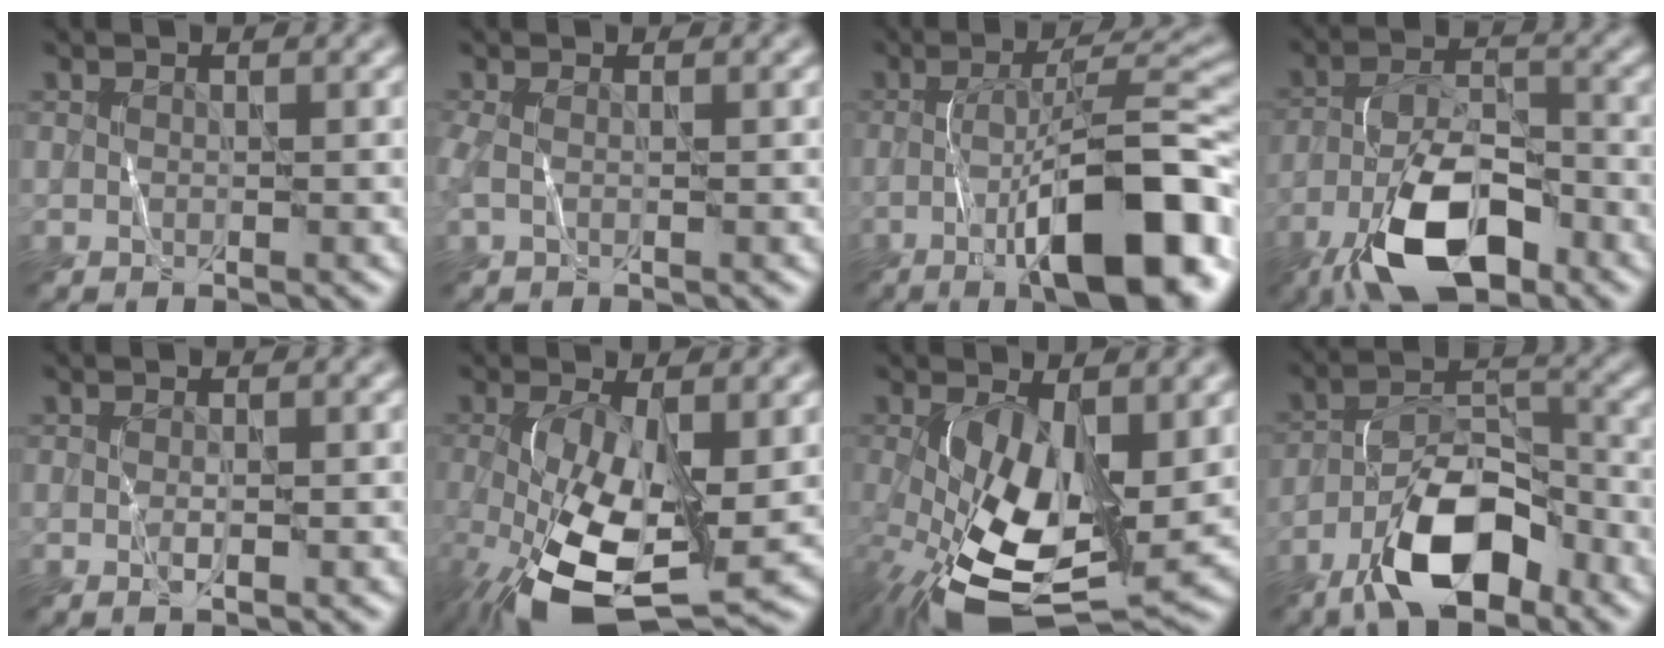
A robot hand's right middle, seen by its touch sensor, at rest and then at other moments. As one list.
[{"total": 1.2, "force": [-0.1, 0.3, 1.2], "torque": [-0.030, -0.003, -0.008]}, {"total": 12.7, "force": [-4.7, 3.4, 11.3], "torque": [-0.174, 0.006, -0.072]}, {"total": 10.0, "force": [-5.8, 4.0, 7.1], "torque": [-0.135, 0.004, -0.109]}, {"total": 0.9, "force": [-0.1, 0.2, 0.8], "torque": [-0.014, -0.003, -0.003]}, {"total": 12.2, "force": [-2.8, 5.2, 10.7], "torque": [-0.215, -0.028, -0.040]}, {"total": 12.1, "force": [-1.5, 5.9, 10.5], "torque": [-0.210, -0.020, -0.022]}, {"total": 9.1, "force": [-5.6, 3.5, 6.2], "torque": [-0.105, 0.018, -0.107]}]